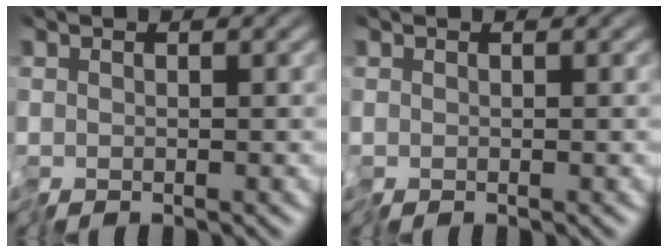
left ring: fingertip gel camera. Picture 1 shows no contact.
{"total": 0.0}